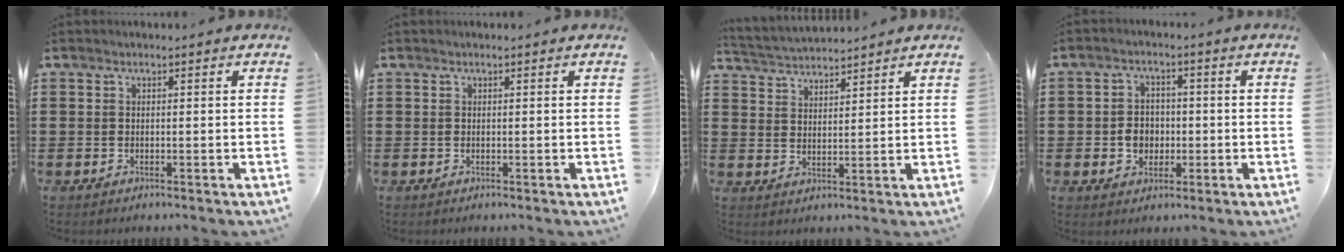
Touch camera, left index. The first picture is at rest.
{"total": 0.0}
{"total": 3.0, "force": [3.0, 0.1, 0.0], "torque": [-0.012, -0.012, 0.053]}
{"total": 4.3, "force": [-0.6, 3.5, 2.5], "torque": [-0.047, 0.005, -0.016]}